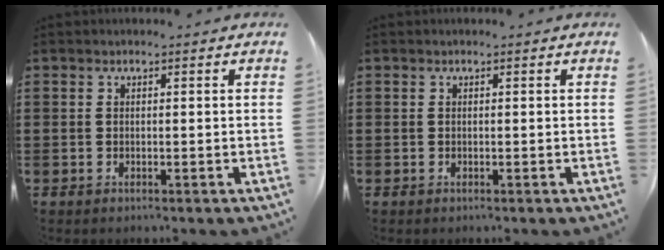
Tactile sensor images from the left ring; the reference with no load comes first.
{"total": 0.0}